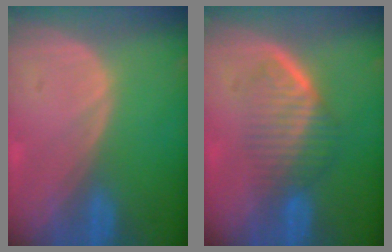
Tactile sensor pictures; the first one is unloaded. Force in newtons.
{"total": 6.7, "press": 5.8, "slide": 3.3}